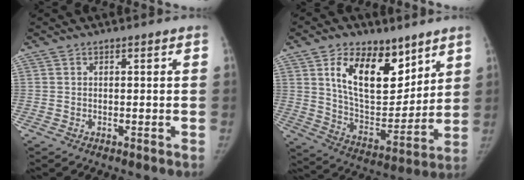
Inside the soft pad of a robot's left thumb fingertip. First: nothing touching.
{"total": 17.7, "force": [9.2, 10.1, 11.3], "torque": [-0.135, -0.062, 0.170]}